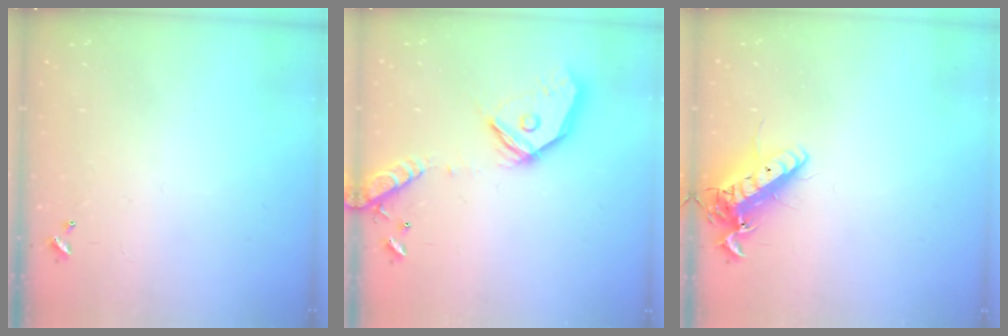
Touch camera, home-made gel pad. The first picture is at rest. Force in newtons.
{"total": 18.4, "press": 18.2, "slide": 3.1}
{"total": 15.0, "press": 14.8, "slide": 2.4}